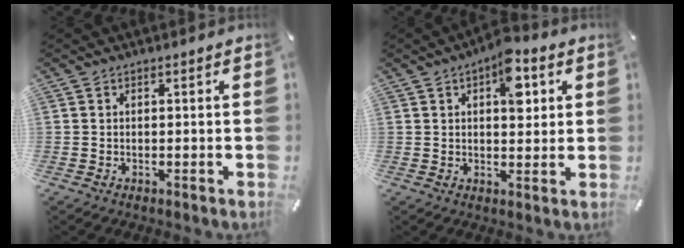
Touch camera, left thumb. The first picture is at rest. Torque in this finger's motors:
{"motor_torque": [1.48, 2.16, 1.16, -1.27, 0.45]}